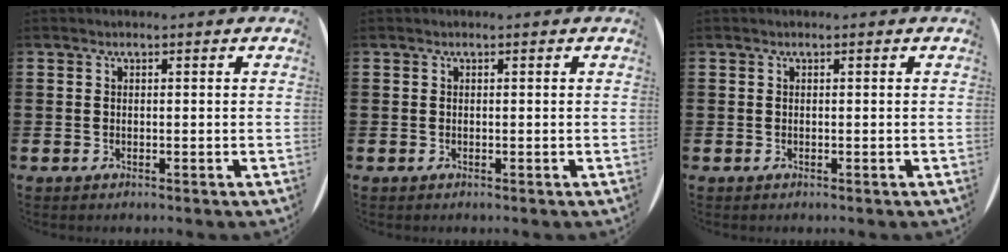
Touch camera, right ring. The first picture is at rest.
{"total": 0.0}
{"total": 0.0}